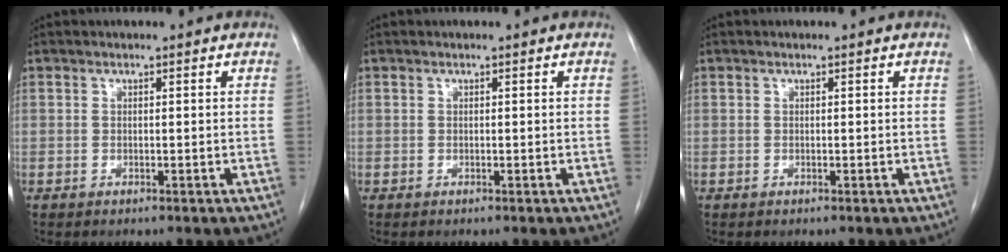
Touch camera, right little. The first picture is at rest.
{"total": 0.0}
{"total": 0.0}